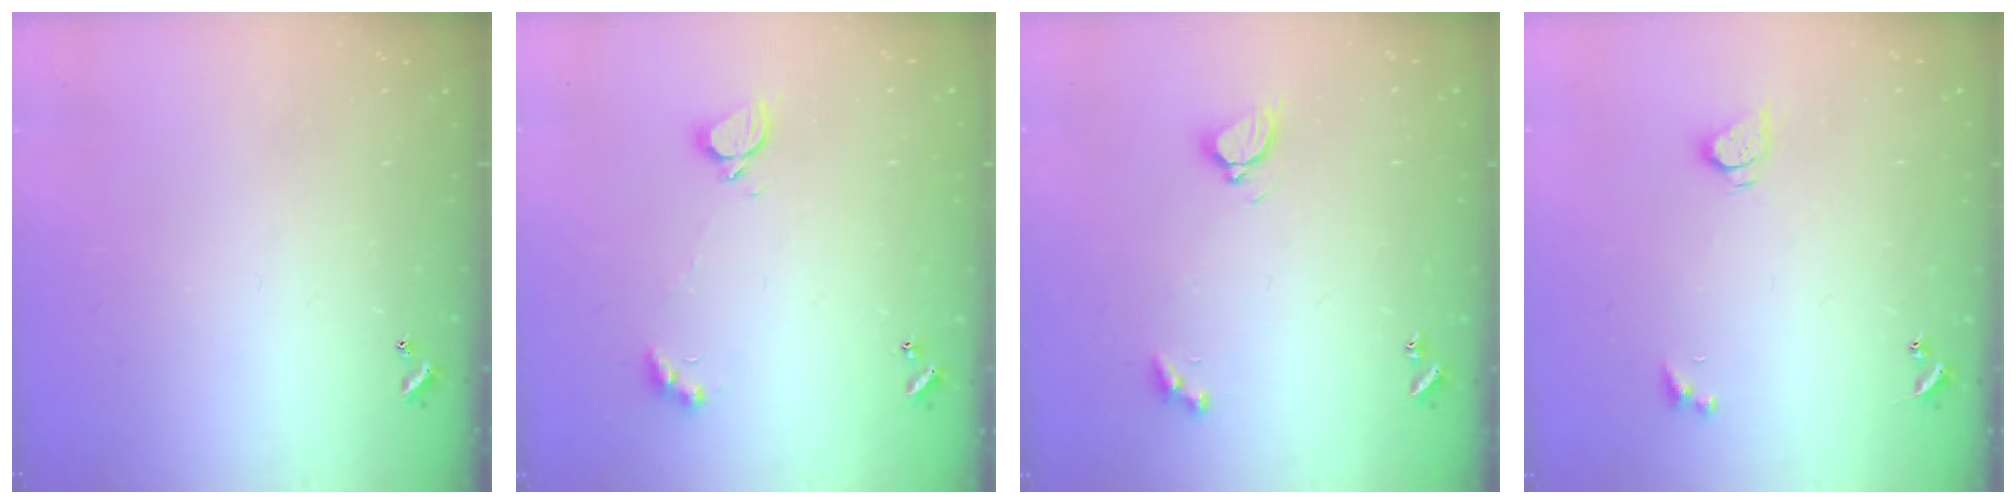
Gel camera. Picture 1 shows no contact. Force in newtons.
{"total": 2.5, "press": 2.4, "slide": 0.5}
{"total": 3.4, "press": 3.3, "slide": 0.4}
{"total": 2.7, "press": 2.7, "slide": 0.3}